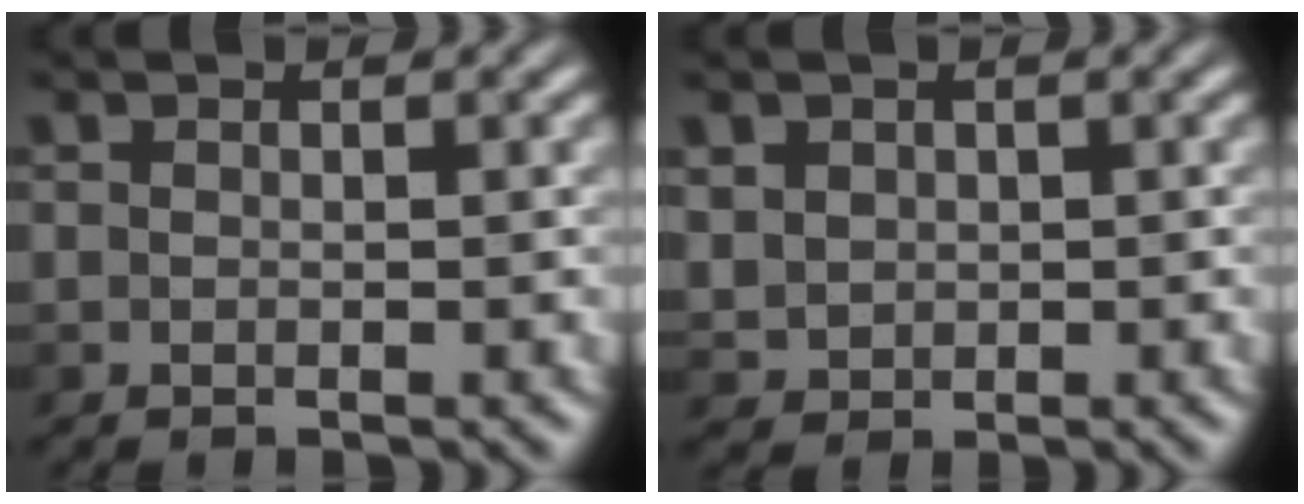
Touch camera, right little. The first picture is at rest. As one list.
[{"total": 1.9, "force": [0.7, 1.7, 0.4], "torque": [-0.031, -0.002, 0.015]}]